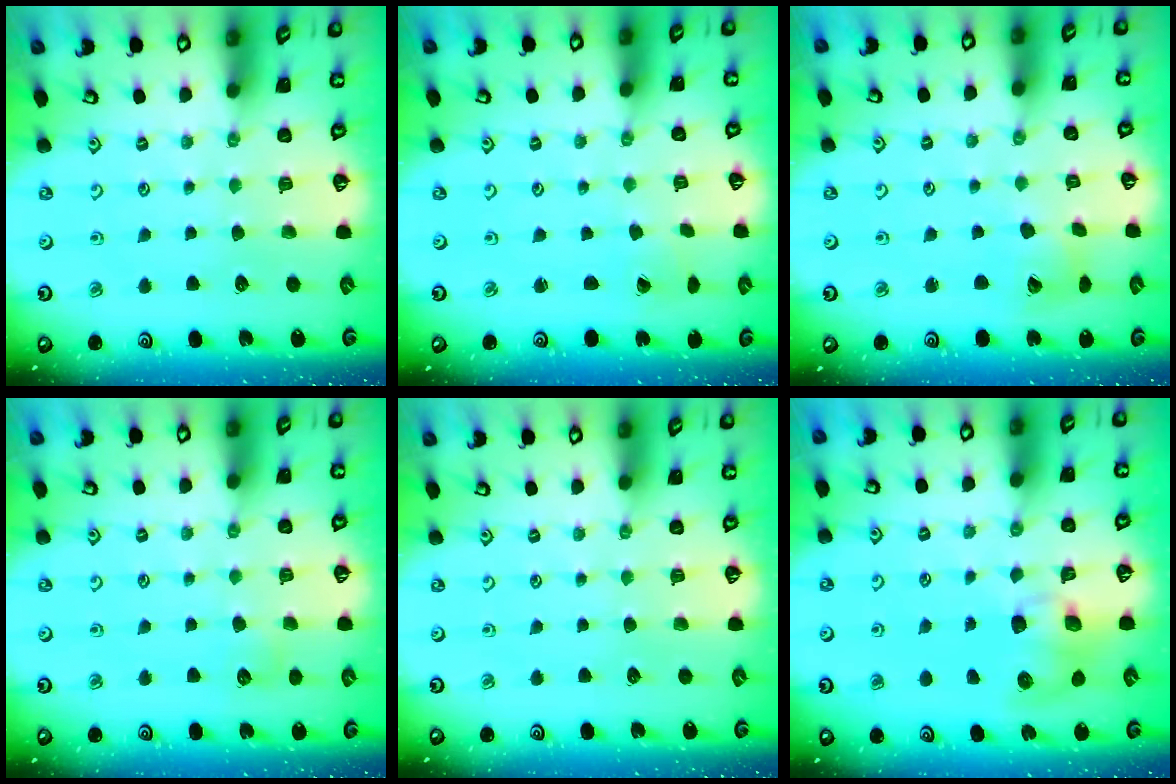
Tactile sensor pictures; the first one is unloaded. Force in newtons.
{"total": 0.7, "press": 0.5, "slide": 0.4}
{"total": 7.2, "press": 7.1, "slide": 1.0}
{"total": 4.6, "press": 4.5, "slide": 0.7}
{"total": 0.0}
{"total": 8.7, "press": 8.6, "slide": 1.3}